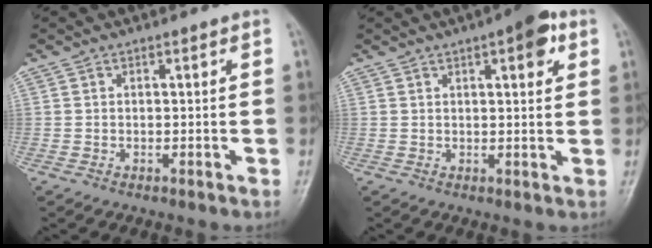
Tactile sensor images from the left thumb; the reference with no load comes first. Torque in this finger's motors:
{"motor_torque": [0.75, 0.65, 0.43, -0.52, 0.00]}